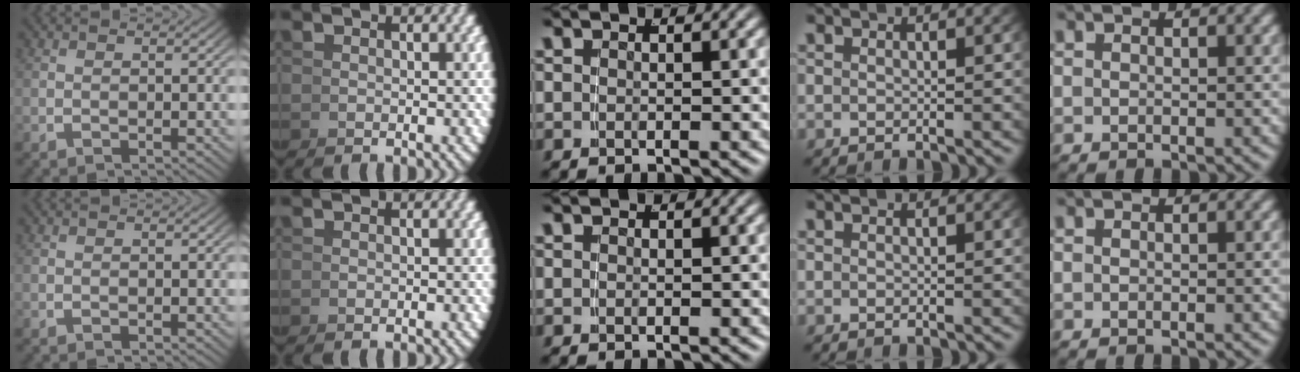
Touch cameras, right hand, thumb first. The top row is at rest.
{}